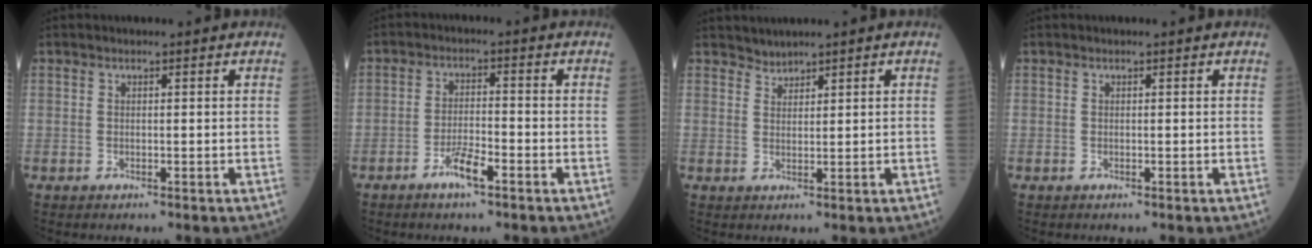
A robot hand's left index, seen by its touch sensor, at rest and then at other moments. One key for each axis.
{"total": 4.2, "fx": -2.6, "fy": 0.7, "fz": 3.2, "tx": -0.066, "ty": -0.001, "tz": -0.049}
{"total": 1.5, "fx": 1.5, "fy": 0.0, "fz": -0.4, "tx": 0.004, "ty": 0.003, "tz": 0.031}
{"total": 0.0}